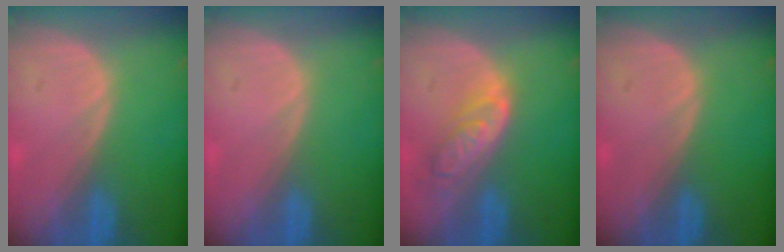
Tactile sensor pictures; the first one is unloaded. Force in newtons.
{"total": 0.0}
{"total": 6.2, "press": 5.5, "slide": 2.8}
{"total": 0.0}